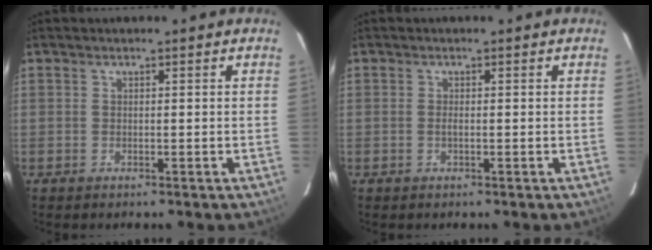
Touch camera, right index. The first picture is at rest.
{"total": 0.6, "force": [-0.2, 0.1, 0.6], "torque": [-0.012, -0.002, -0.003]}